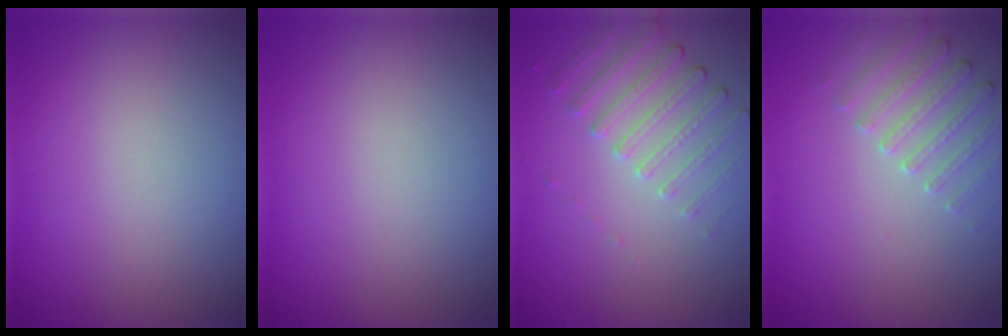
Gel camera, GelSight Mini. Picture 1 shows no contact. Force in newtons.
{"total": 0.0}
{"total": 2.2, "press": 1.8, "slide": 1.2}
{"total": 2.6, "press": 2.6, "slide": 0.6}